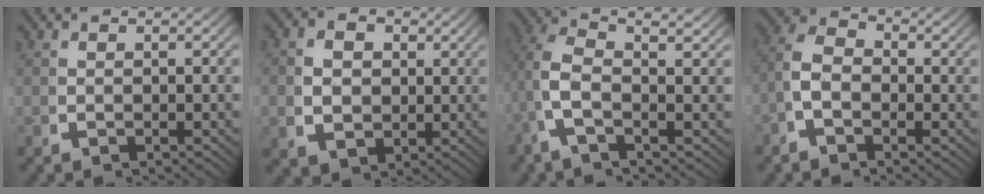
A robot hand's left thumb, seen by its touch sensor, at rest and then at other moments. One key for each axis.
{"total": 5.2, "fx": 0.6, "fy": 4.3, "fz": 3.0, "tx": -0.061, "ty": -0.020, "tz": 0.020}
{"total": 4.6, "fx": 0.6, "fy": 1.4, "fz": 4.3, "tx": -0.121, "ty": -0.010, "tz": 0.006}
{"total": 4.3, "fx": -0.2, "fy": 3.1, "fz": 3.0, "tx": -0.064, "ty": -0.007, "tz": -0.014}